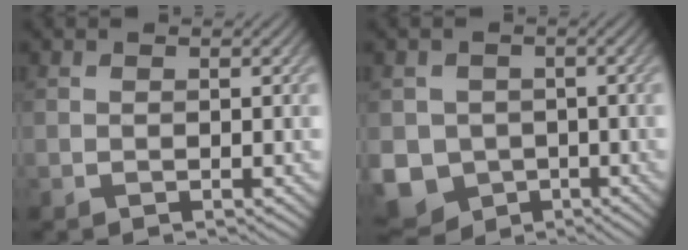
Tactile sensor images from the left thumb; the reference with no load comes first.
{"total": 7.3, "force": [-2.0, 6.5, 2.8], "torque": [-0.078, -0.028, -0.045]}